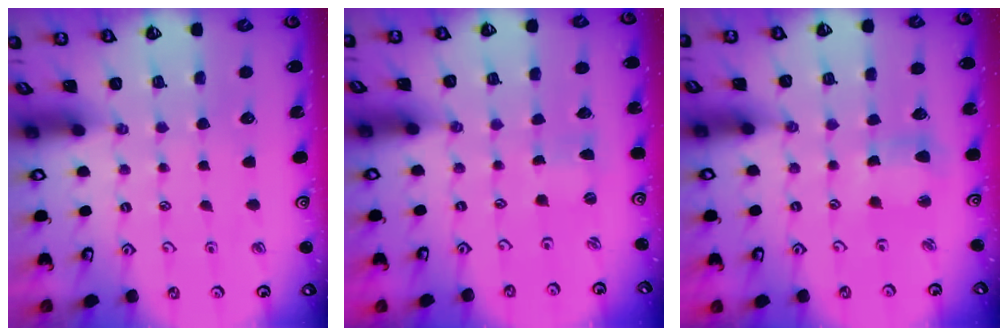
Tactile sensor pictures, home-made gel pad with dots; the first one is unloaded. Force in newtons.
{"total": 0.0}
{"total": 5.6, "press": 5.6, "slide": 0.6}